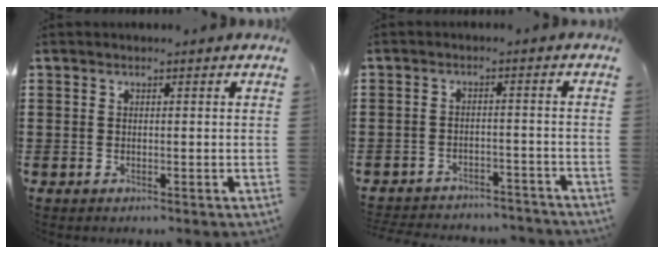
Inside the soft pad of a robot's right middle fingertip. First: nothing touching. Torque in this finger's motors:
{"motor_torque": [0.80, -0.53, 0.74, 0.18]}